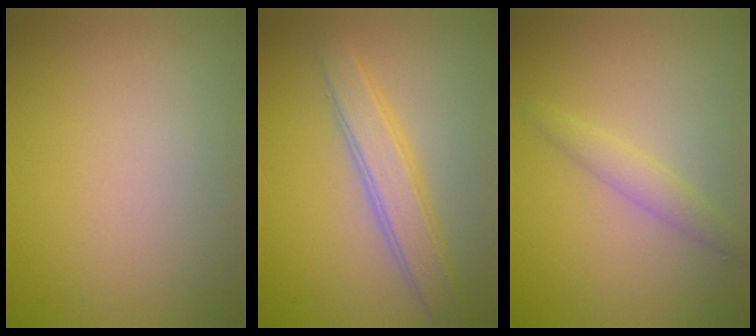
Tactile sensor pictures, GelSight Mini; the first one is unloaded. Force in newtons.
{"total": 3.4, "press": 3.4, "slide": 0.1}
{"total": 1.7, "press": 1.7, "slide": 0.1}